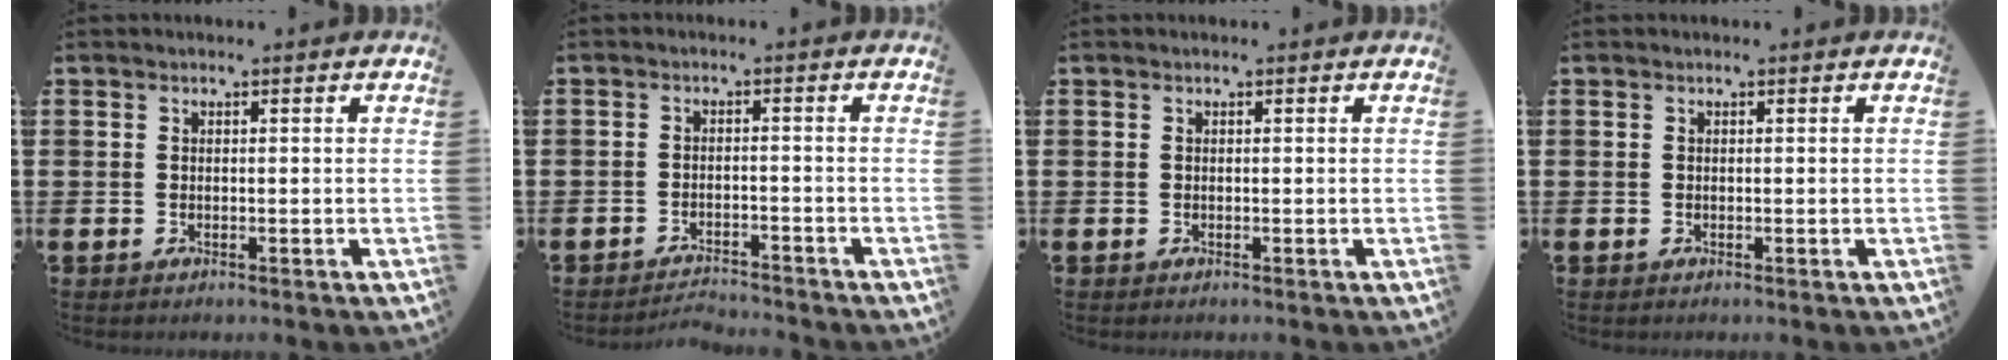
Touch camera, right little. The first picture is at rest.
{"total": 2.2, "force": [-2.2, -0.1, -0.1], "torque": [-0.005, 0.003, -0.048]}
{"total": 0.0}
{"total": 0.0}